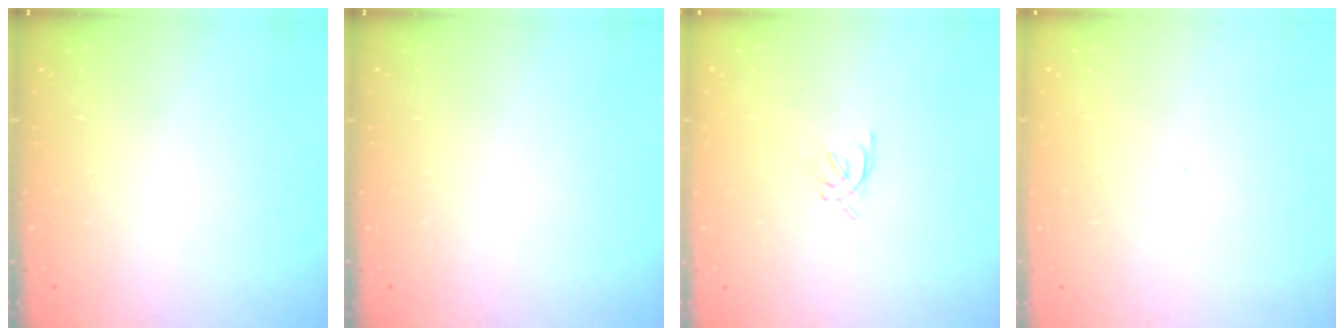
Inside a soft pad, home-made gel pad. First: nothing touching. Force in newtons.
{"total": 0.0}
{"total": 2.0, "press": 1.9, "slide": 0.5}
{"total": 0.0}